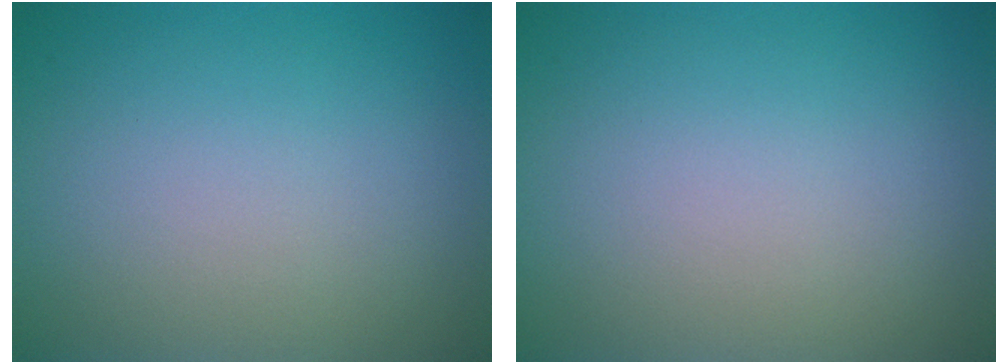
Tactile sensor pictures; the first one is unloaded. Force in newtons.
{"total": 0.0}